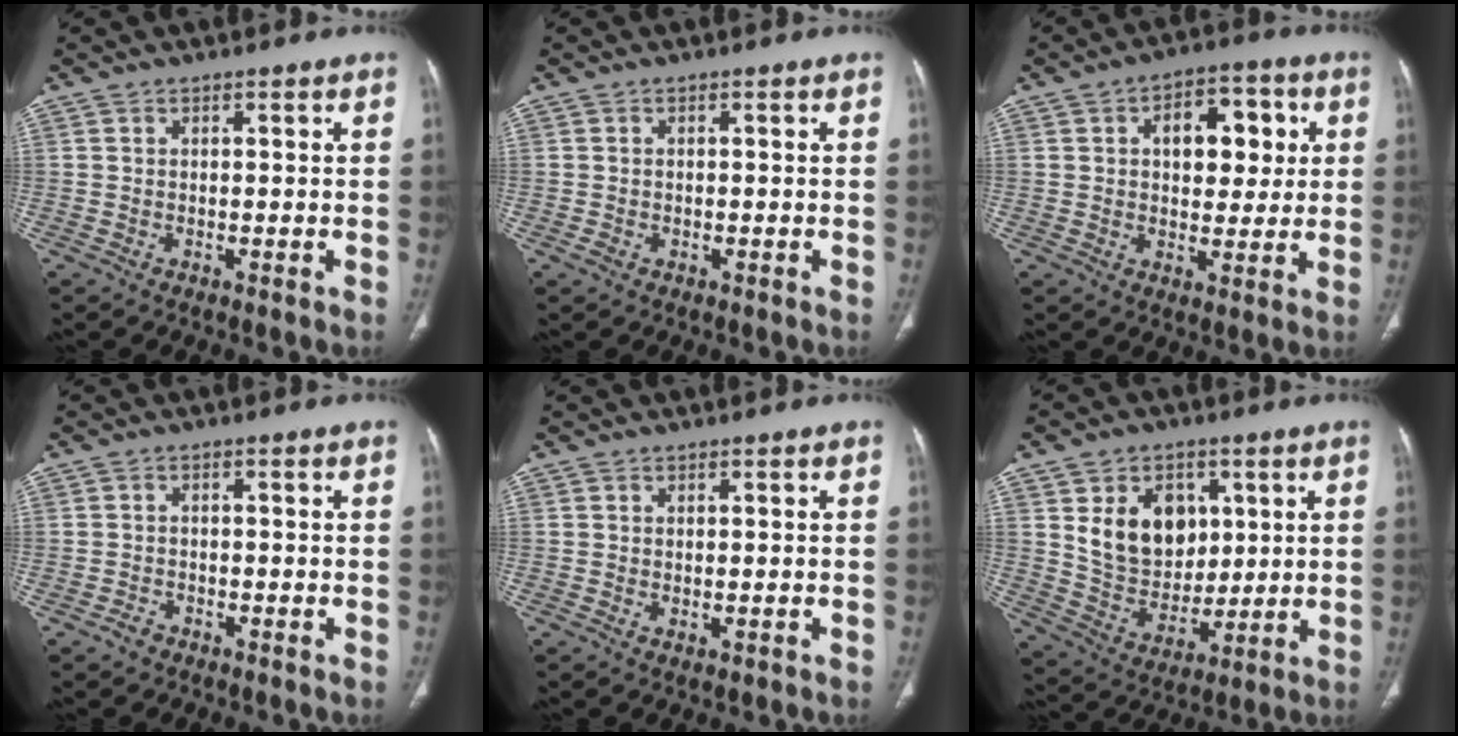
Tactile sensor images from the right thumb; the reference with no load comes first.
{"total": 1.1, "force": [-0.4, 0.9, 0.5], "torque": [-0.012, 0.006, -0.005]}
{"total": 11.2, "force": [2.5, 7.0, 8.4], "torque": [-0.071, 0.006, 0.035]}
{"total": 1.7, "force": [-1.2, 1.1, 0.4], "torque": [-0.012, 0.009, -0.021]}
{"total": 0.9, "force": [-0.2, 0.6, 0.7], "torque": [-0.013, -0.002, 0.002]}
{"total": 13.7, "force": [4.1, 10.5, 7.9], "torque": [-0.081, -0.023, 0.088]}